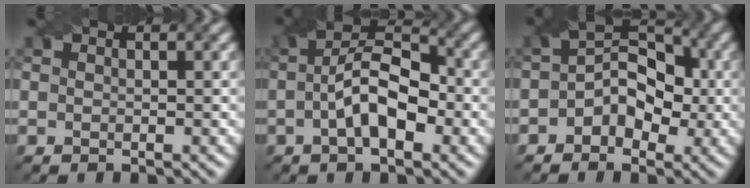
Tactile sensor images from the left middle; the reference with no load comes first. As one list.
[{"total": 6.7, "force": [-1.1, 3.2, 5.9], "torque": [-0.103, 0.011, -0.024]}, {"total": 5.0, "force": [-0.9, 3.6, 3.4], "torque": [-0.031, 0.012, -0.023]}]